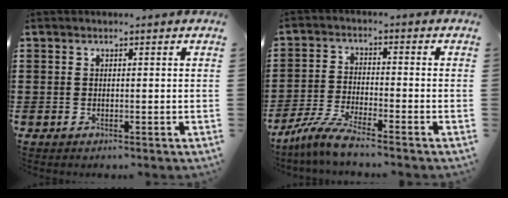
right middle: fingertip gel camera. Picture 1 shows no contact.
{"total": 5.1, "force": [-4.5, -0.1, 2.4], "torque": [-0.061, -0.014, -0.090]}